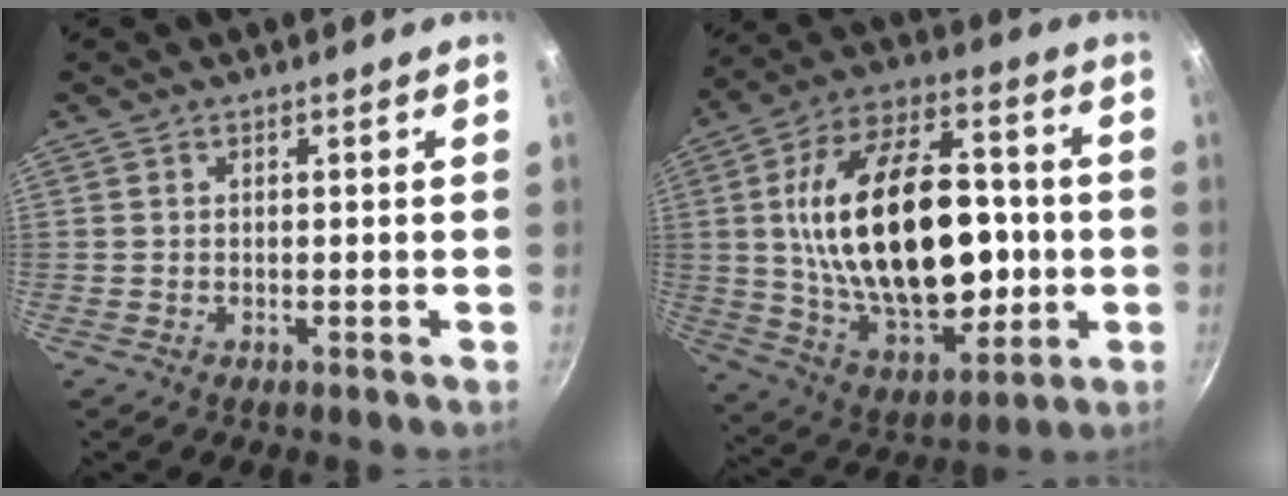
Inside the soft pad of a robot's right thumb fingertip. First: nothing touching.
{"total": 29.8, "force": [0.5, 17.7, 24.0], "torque": [-0.381, 0.022, 0.021]}